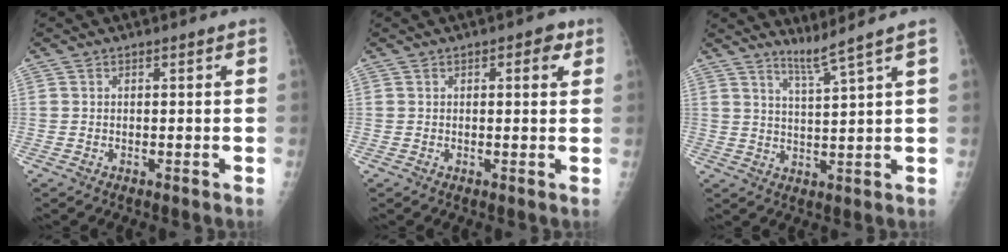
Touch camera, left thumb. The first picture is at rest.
{"total": 3.4, "force": [1.5, 1.4, 2.7], "torque": [-0.023, 0.000, 0.012]}
{"total": 4.6, "force": [3.6, -2.1, 1.9], "torque": [-0.039, -0.047, 0.078]}